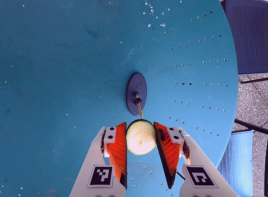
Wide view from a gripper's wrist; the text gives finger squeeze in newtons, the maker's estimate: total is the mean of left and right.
{"total": 13.1, "left": 13.8, "right": 12.3}